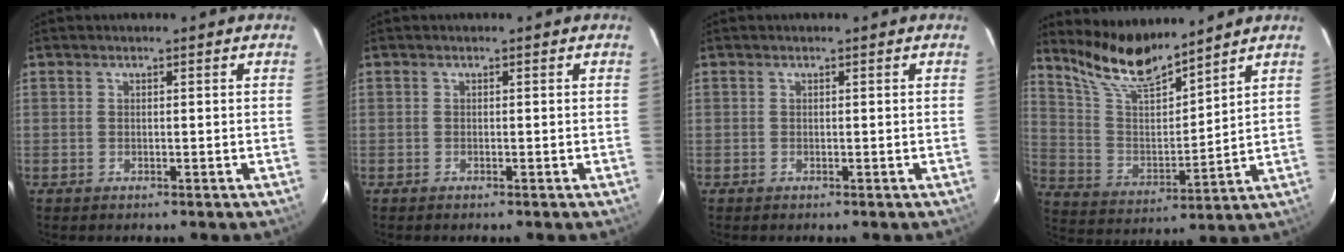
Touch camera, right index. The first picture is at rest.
{"total": 0.0}
{"total": 0.0}
{"total": 13.0, "force": [11.4, 2.3, 5.8], "torque": [-0.120, -0.006, 0.224]}